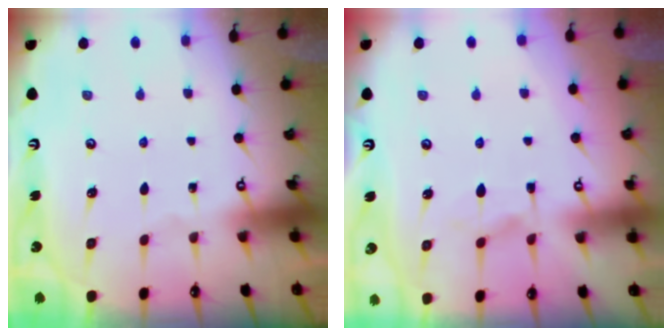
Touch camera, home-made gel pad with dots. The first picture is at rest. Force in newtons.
{"total": 1.6, "press": 1.3, "slide": 0.9}